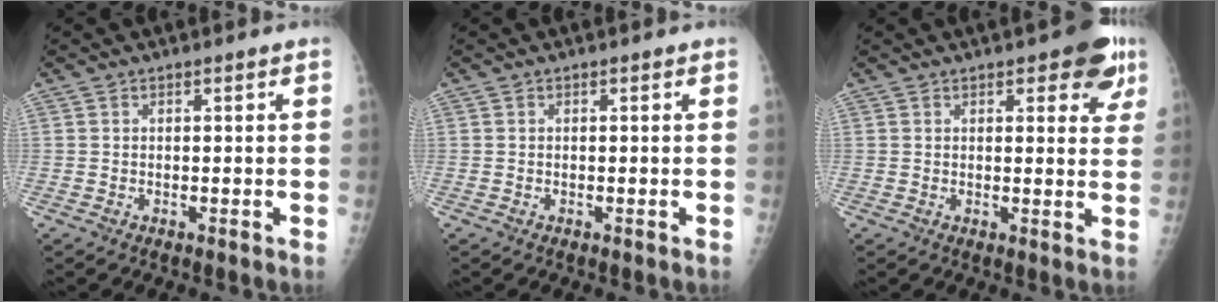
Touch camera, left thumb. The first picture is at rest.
{"total": 0.0}
{"total": 7.2, "force": [4.1, 3.2, 5.0], "torque": [-0.025, -0.013, 0.042]}